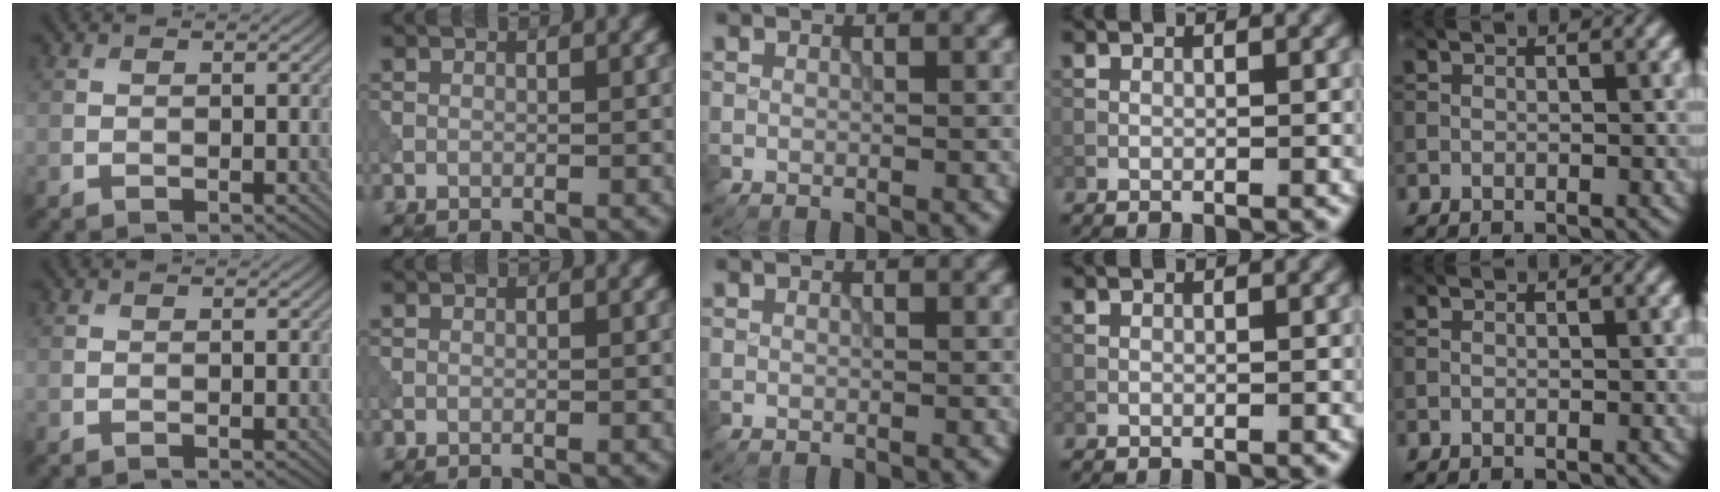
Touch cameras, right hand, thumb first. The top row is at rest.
{}